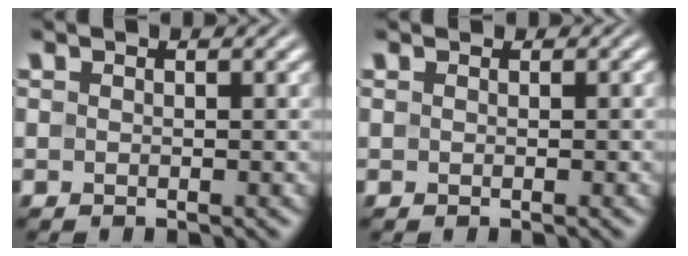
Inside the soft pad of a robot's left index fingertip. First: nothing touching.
{"total": 1.1, "force": [0.9, 0.5, 0.3], "torque": [-0.009, -0.001, 0.006]}